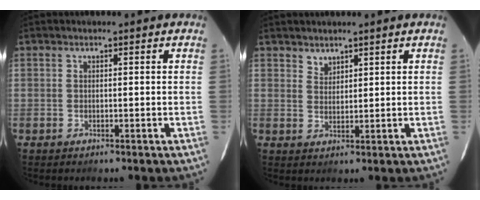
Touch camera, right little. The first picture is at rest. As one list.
[{"total": 1.9, "force": [1.8, 0.6, 0.2], "torque": [0.003, 0.002, 0.034]}]